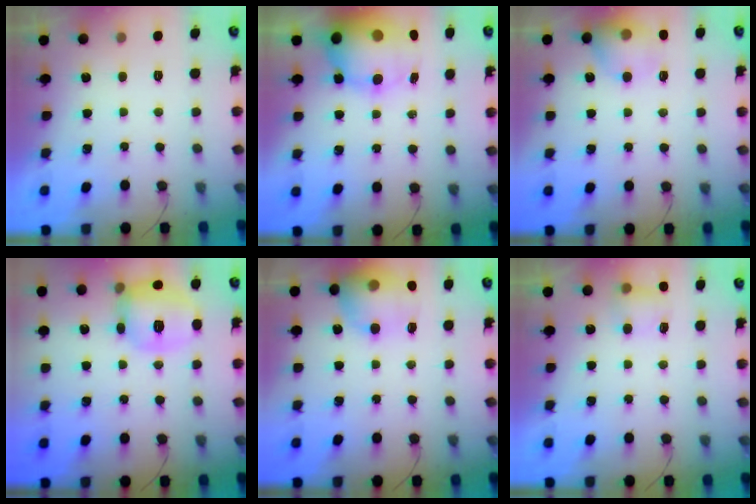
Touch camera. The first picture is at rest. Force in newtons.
{"total": 12.4, "press": 12.1, "slide": 2.8}
{"total": 12.0, "press": 11.8, "slide": 1.6}
{"total": 15.6, "press": 15.5, "slide": 1.3}
{"total": 16.2, "press": 16.1, "slide": 2.0}
{"total": 4.5, "press": 4.2, "slide": 1.6}